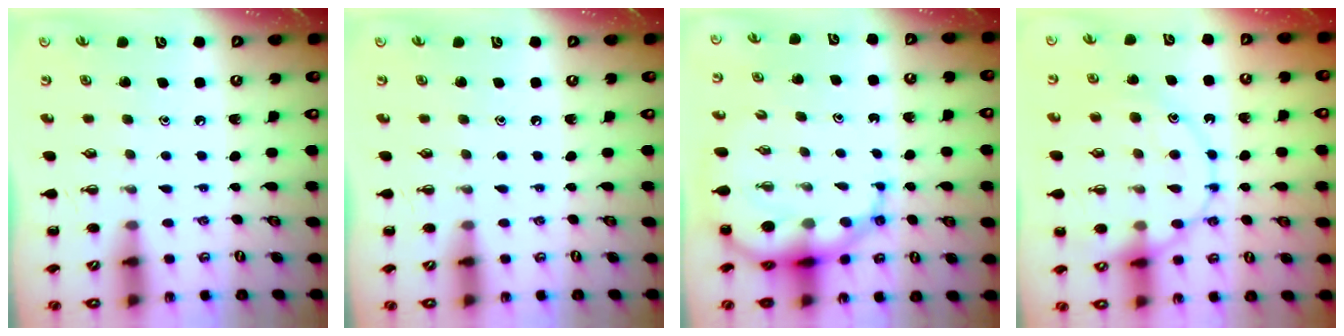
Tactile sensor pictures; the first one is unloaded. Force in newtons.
{"total": 0.0}
{"total": 10.1, "press": 9.5, "slide": 3.2}
{"total": 16.8, "press": 16.7, "slide": 1.6}